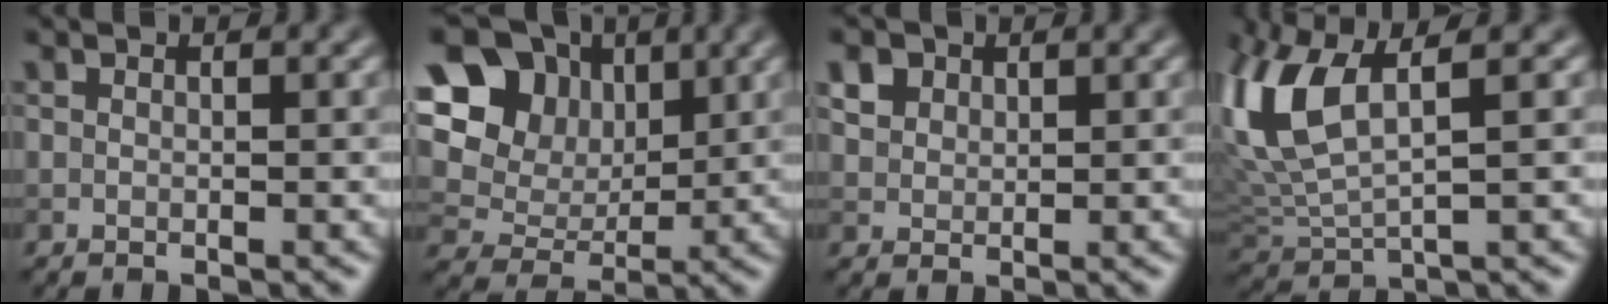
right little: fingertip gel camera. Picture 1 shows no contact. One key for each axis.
{"total": 13.5, "fx": 4.9, "fy": 10.5, "fz": 6.9, "tx": -0.145, "ty": 0.035, "tz": 0.084}
{"total": 2.6, "fx": 1.6, "fy": 1.9, "fz": 1.0, "tx": -0.031, "ty": 0.003, "tz": 0.035}
{"total": 8.1, "fx": 2.9, "fy": 3.4, "fz": 6.7, "tx": -0.170, "ty": 0.010, "tz": 0.058}